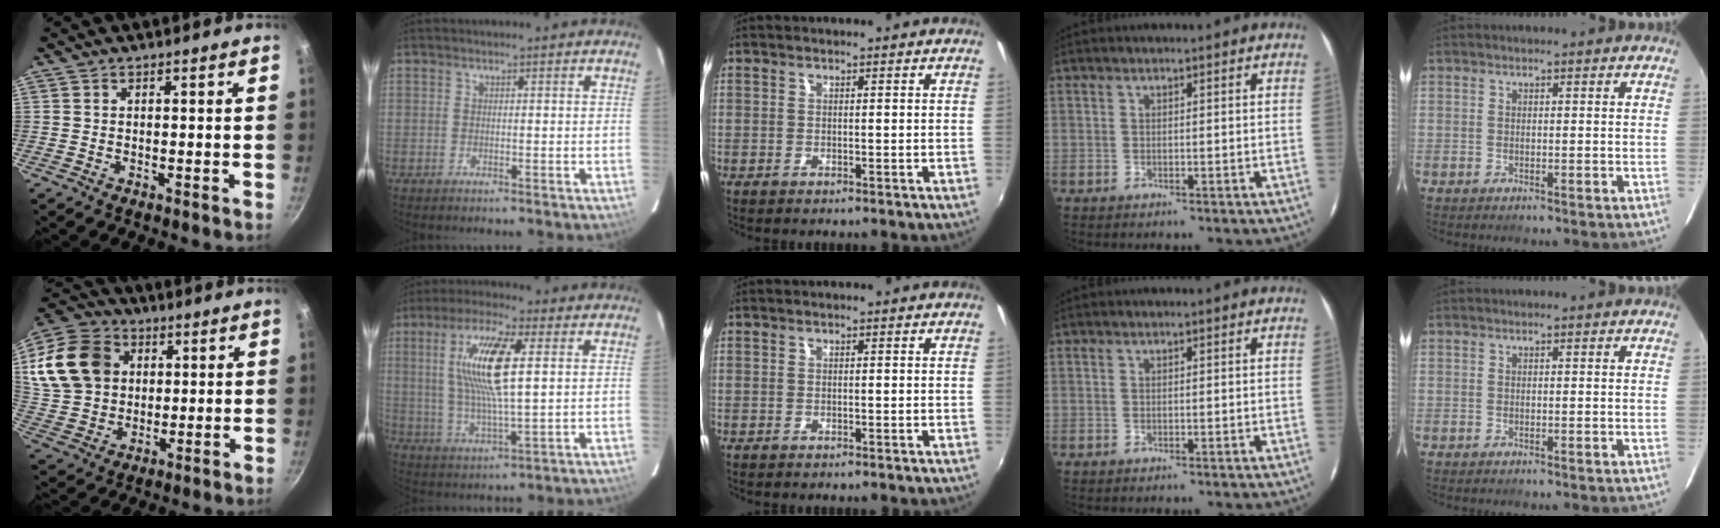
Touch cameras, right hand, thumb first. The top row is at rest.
{"thumb": {"total": 18.3, "force": [4.8, 14.5, 10.2], "torque": [-0.188, 0.009, 0.091]}, "index": {"total": 14.3, "force": [3.2, 3.2, 13.5], "torque": [-0.263, 0.005, 0.062]}}